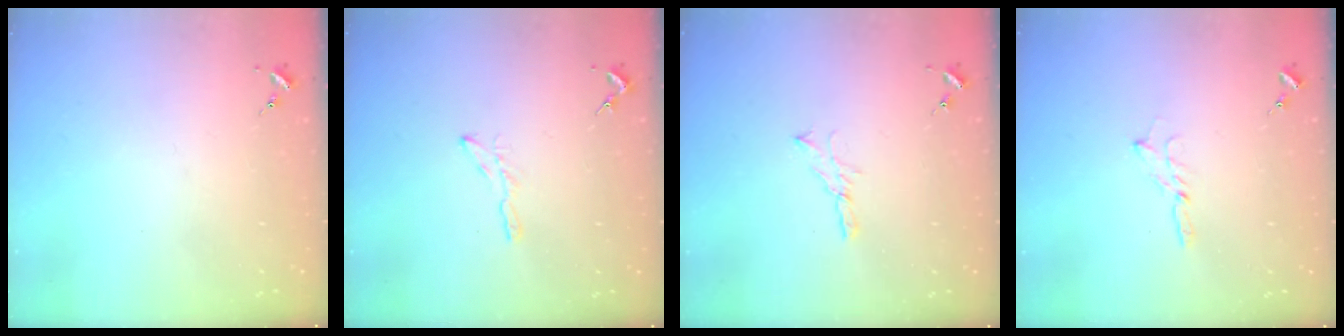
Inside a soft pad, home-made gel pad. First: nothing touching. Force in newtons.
{"total": 3.5, "press": 3.5, "slide": 0.4}
{"total": 4.9, "press": 4.8, "slide": 0.5}
{"total": 1.8, "press": 1.8, "slide": 0.2}